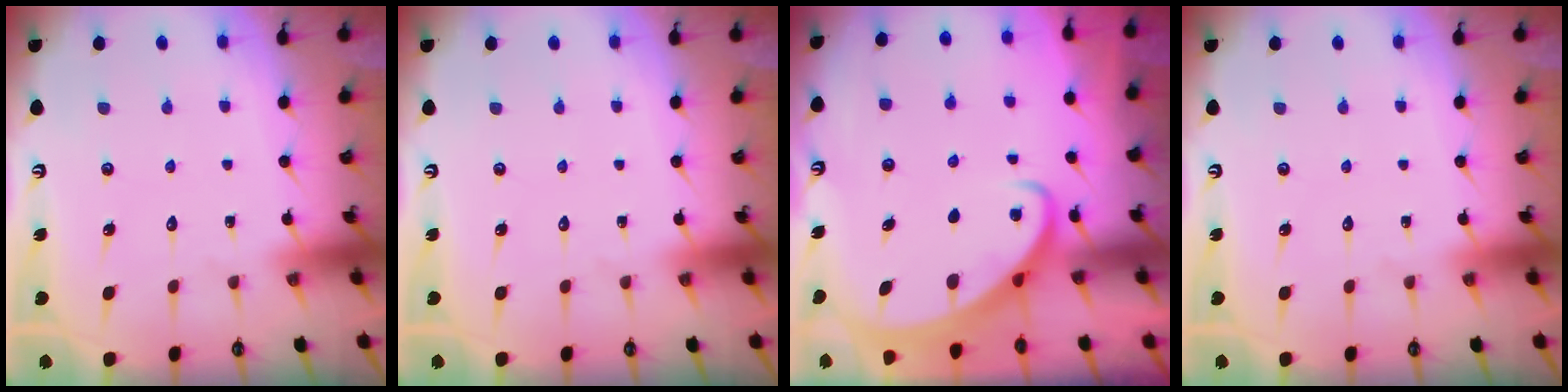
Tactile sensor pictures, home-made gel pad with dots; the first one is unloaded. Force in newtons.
{"total": 0.0}
{"total": 2.7, "press": 2.7, "slide": 0.3}
{"total": 0.0}